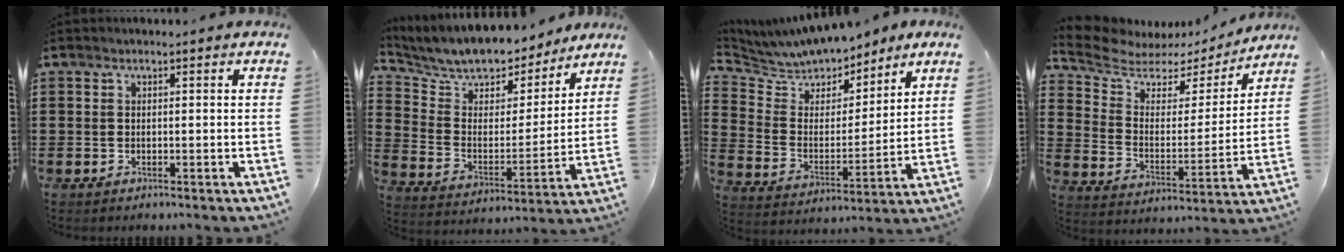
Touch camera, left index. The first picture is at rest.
{"total": 7.9, "force": [7.5, 2.4, 1.0], "torque": [-0.060, -0.059, 0.130]}
{"total": 7.1, "force": [6.8, 2.0, 0.3], "torque": [-0.052, -0.044, 0.122]}
{"total": 5.8, "force": [5.1, 2.4, 1.3], "torque": [-0.061, -0.037, 0.085]}